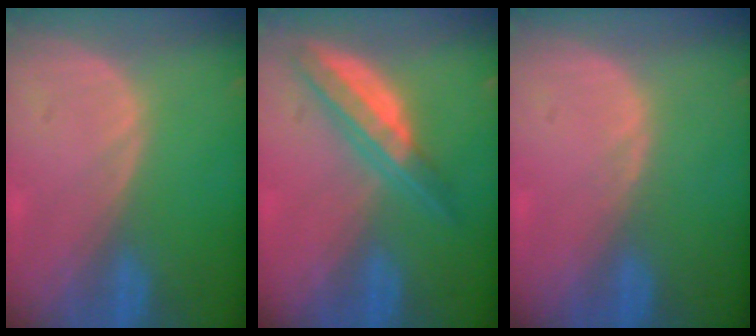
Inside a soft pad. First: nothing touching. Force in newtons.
{"total": 6.6, "press": 5.6, "slide": 3.4}
{"total": 0.5, "press": 0.5, "slide": 0.1}